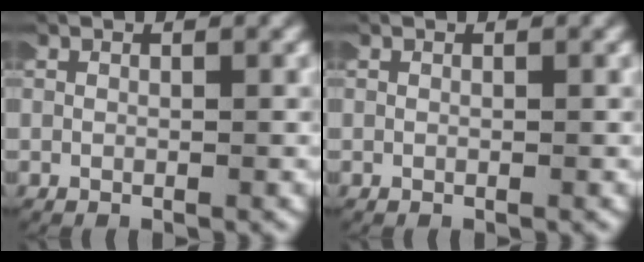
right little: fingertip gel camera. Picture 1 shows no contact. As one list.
[{"total": 0.0}]